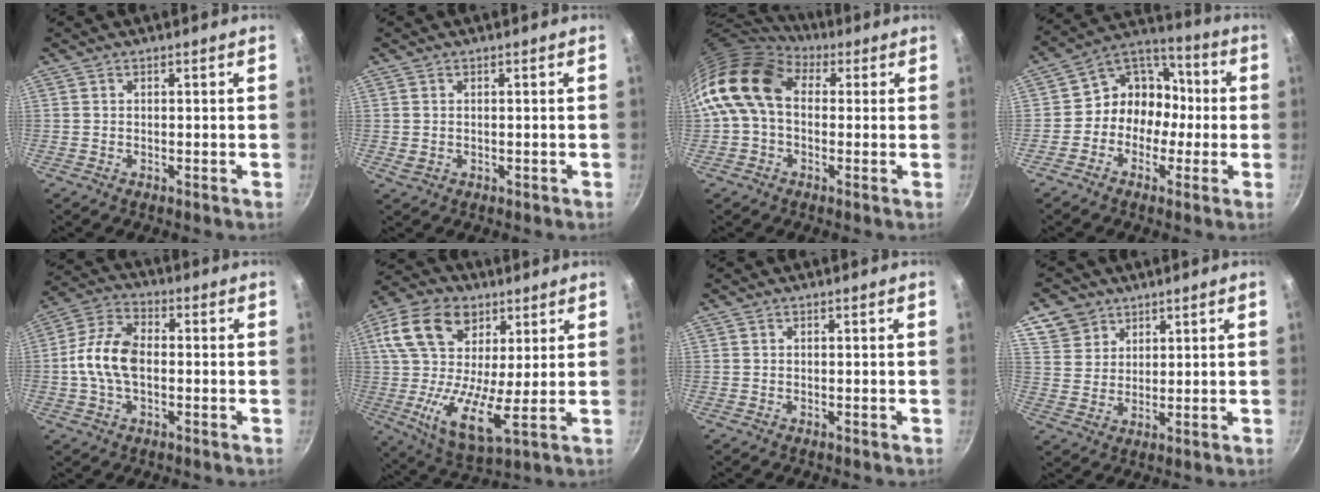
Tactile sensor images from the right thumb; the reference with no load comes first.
{"total": 1.2, "force": [0.0, 0.9, 0.8], "torque": [-0.012, -0.001, 0.004]}
{"total": 13.3, "force": [1.9, 9.6, 9.1], "torque": [-0.149, 0.016, 0.013]}
{"total": 11.0, "force": [-1.7, 9.4, 5.4], "torque": [-0.034, 0.052, -0.047]}
{"total": 10.6, "force": [-0.9, 6.2, 8.6], "torque": [-0.163, 0.031, -0.030]}
{"total": 18.8, "force": [6.0, 10.8, 14.1], "torque": [-0.248, -0.020, 0.095]}
{"total": 0.0}
{"total": 7.2, "force": [4.5, 5.4, 1.5], "torque": [-0.005, -0.003, 0.090]}